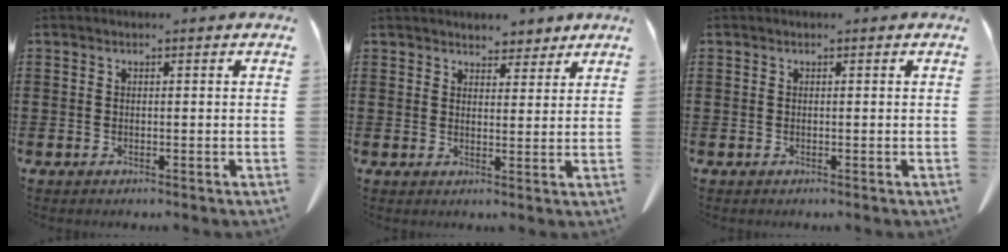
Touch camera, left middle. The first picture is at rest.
{"total": 4.2, "force": [3.9, 1.3, 0.4], "torque": [-0.011, -0.010, 0.074]}
{"total": 0.0}